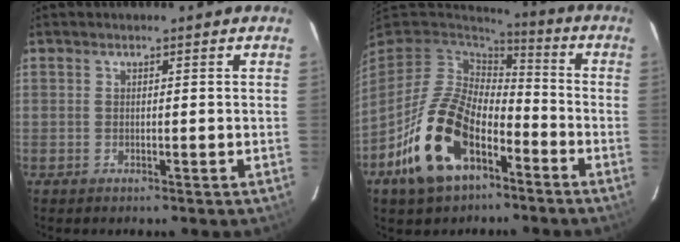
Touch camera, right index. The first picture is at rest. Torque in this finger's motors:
{"motor_torque": [0.83, -0.55, 1.06, 0.21]}